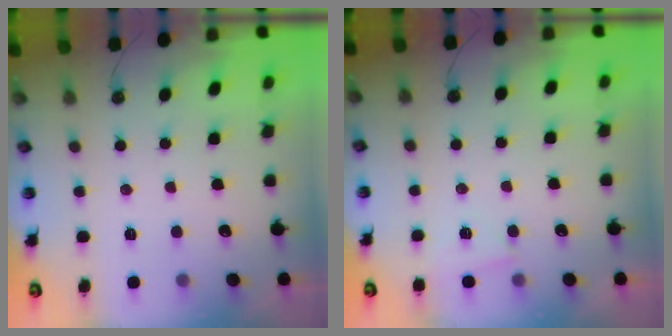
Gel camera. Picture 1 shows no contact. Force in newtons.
{"total": 3.8, "press": 3.2, "slide": 2.0}